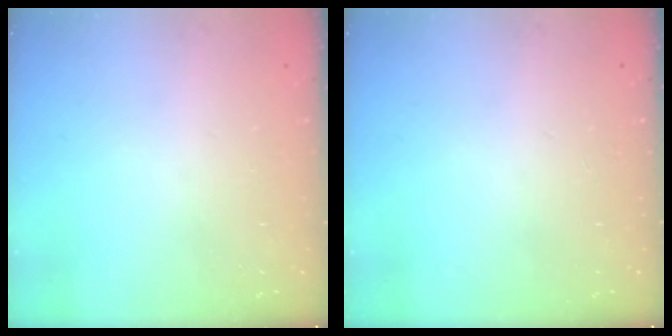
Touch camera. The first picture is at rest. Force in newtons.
{"total": 0.0}